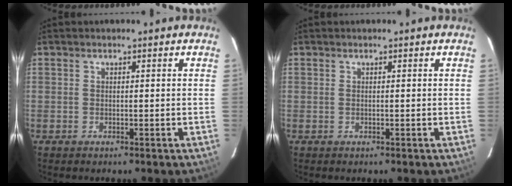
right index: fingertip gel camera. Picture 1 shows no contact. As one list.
[{"total": 0.0}]